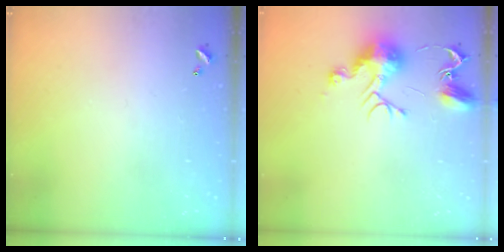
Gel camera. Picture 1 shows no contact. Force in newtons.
{"total": 10.3, "press": 10.3, "slide": 0.5}